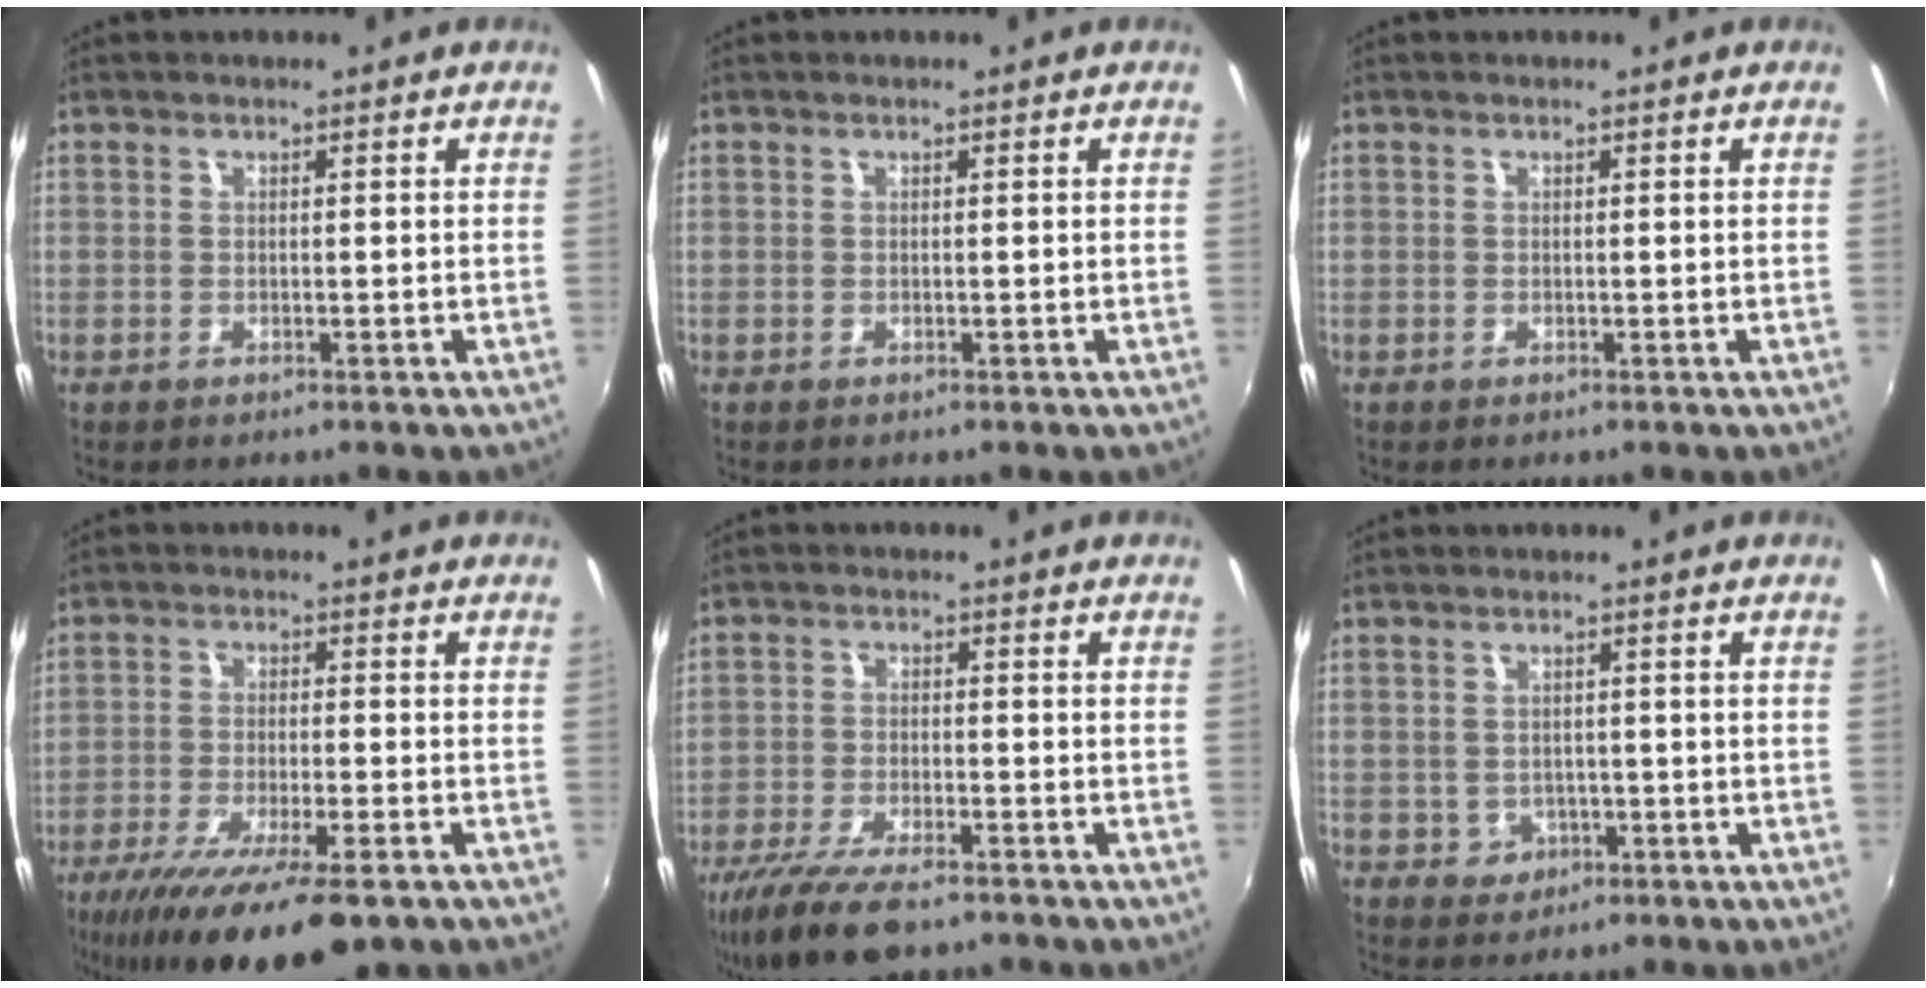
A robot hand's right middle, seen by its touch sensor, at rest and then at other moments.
{"total": 0.0}
{"total": 0.0}
{"total": 15.7, "force": [-10.5, 3.0, 11.4], "torque": [-0.220, -0.056, -0.175]}
{"total": 12.0, "force": [-9.0, 3.5, 7.1], "torque": [-0.164, -0.036, -0.164]}
{"total": 3.2, "force": [-0.9, 3.0, 0.7], "torque": [-0.021, 0.002, -0.006]}